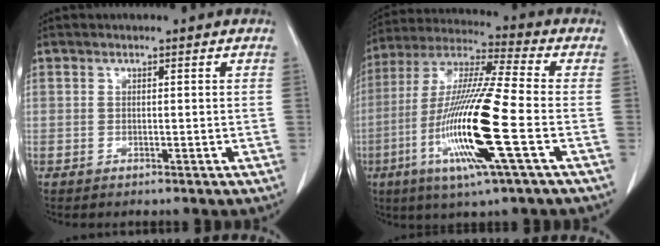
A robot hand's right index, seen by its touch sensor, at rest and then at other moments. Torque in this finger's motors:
{"motor_torque": [2.14, 0.00, 0.59, 0.21]}